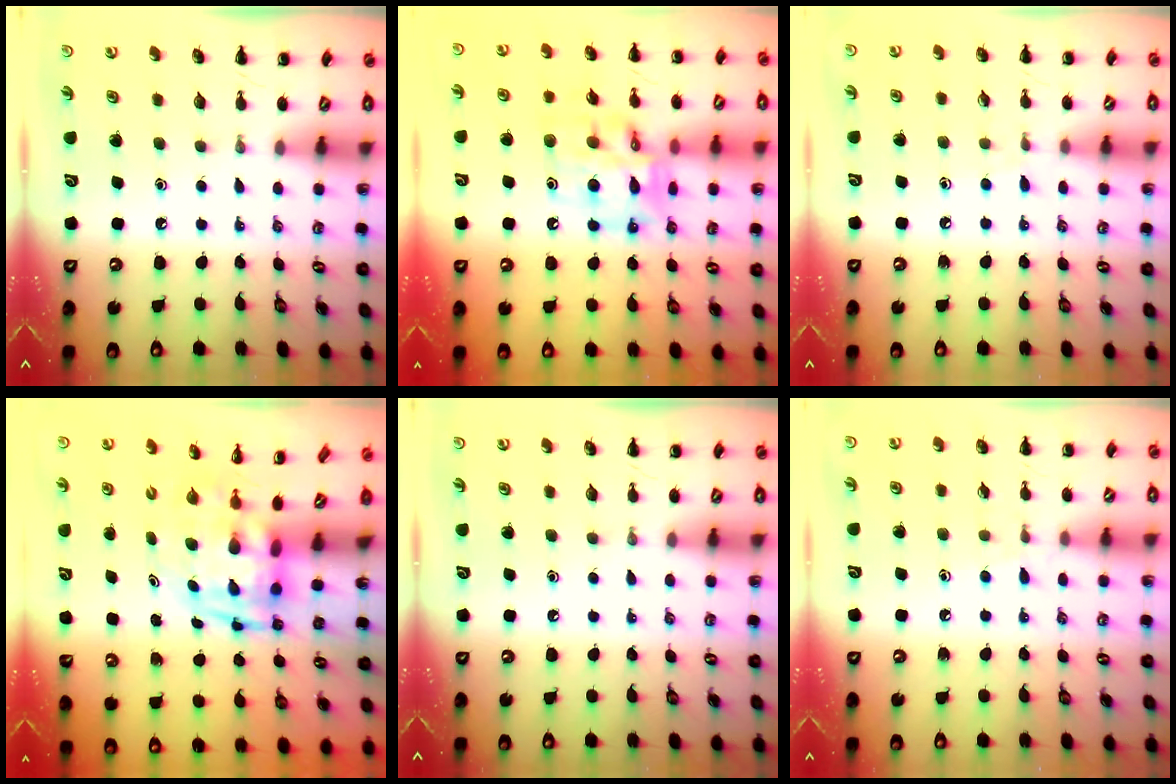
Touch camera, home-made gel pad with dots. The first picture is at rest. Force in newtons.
{"total": 14.6, "press": 14.3, "slide": 3.2}
{"total": 5.6, "press": 5.0, "slide": 2.4}
{"total": 3.2, "press": 3.1, "slide": 0.8}
{"total": 0.0}
{"total": 6.0, "press": 5.7, "slide": 2.0}